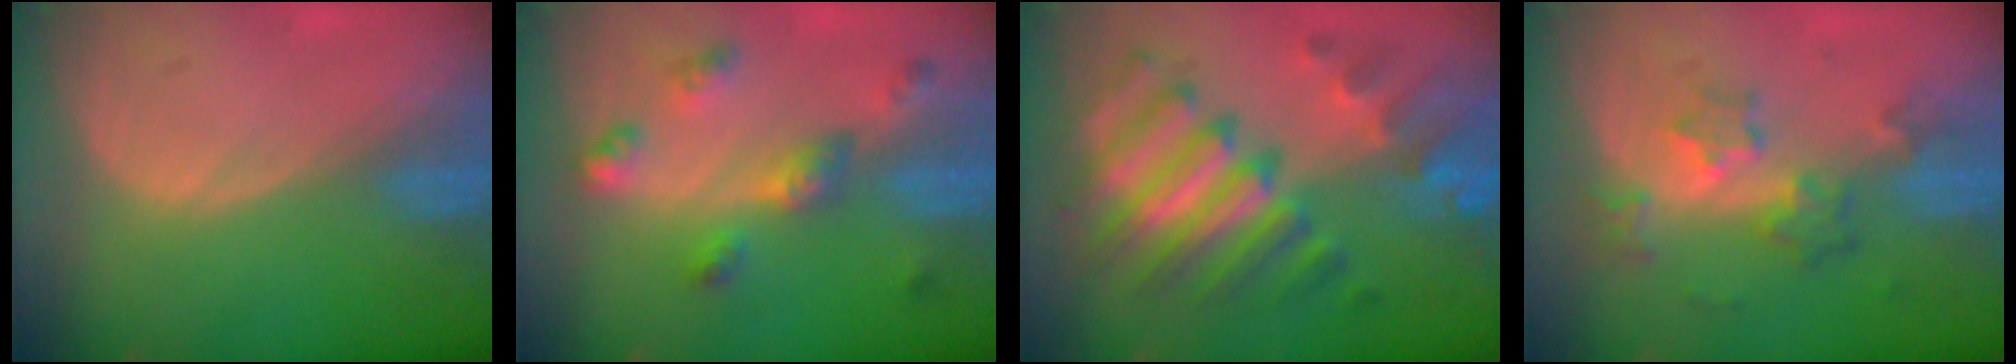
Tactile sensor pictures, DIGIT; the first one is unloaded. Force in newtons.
{"total": 6.5, "press": 5.8, "slide": 2.8}
{"total": 11.3, "press": 11.3, "slide": 1.0}
{"total": 6.1, "press": 5.5, "slide": 2.5}